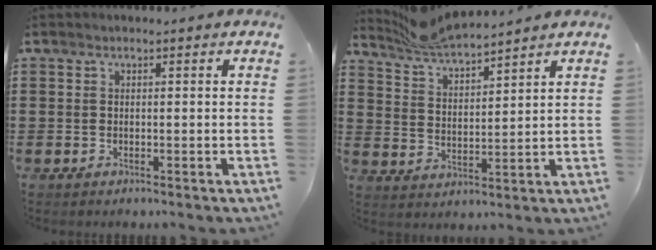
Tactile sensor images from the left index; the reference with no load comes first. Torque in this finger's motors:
{"motor_torque": [0.50, 0.46, 0.20, 0.07]}